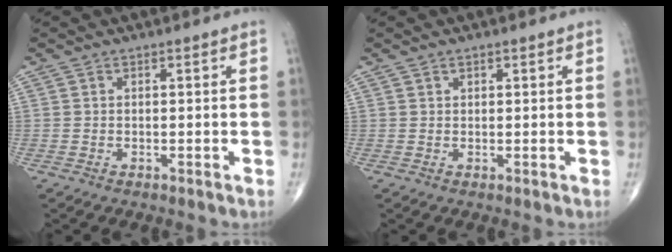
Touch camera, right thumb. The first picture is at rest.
{"total": 0.7, "force": [0.5, 0.4, 0.2], "torque": [0.000, -0.003, 0.007]}